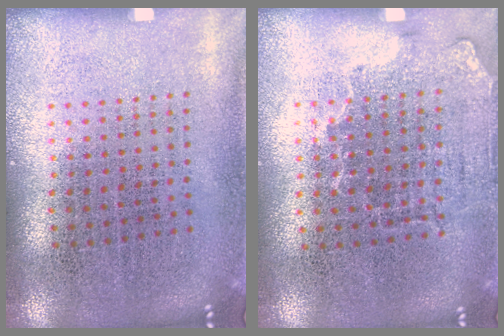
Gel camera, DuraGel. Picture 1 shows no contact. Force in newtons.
{"total": 1.4, "press": 1.1, "slide": 0.8}